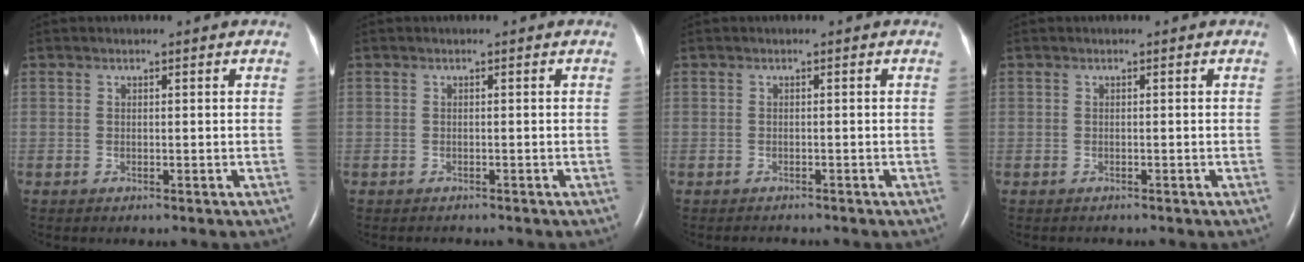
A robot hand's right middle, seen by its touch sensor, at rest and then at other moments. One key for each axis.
{"total": 1.1, "fx": -1.0, "fy": 0.3, "fz": 0.2, "tx": -0.010, "ty": -0.003, "tz": -0.011}
{"total": 1.6, "fx": -1.5, "fy": 0.4, "fz": 0.3, "tx": -0.010, "ty": -0.005, "tz": -0.016}
{"total": 0.7, "fx": -0.7, "fy": 0.2, "fz": 0.2, "tx": -0.011, "ty": -0.002, "tz": -0.007}